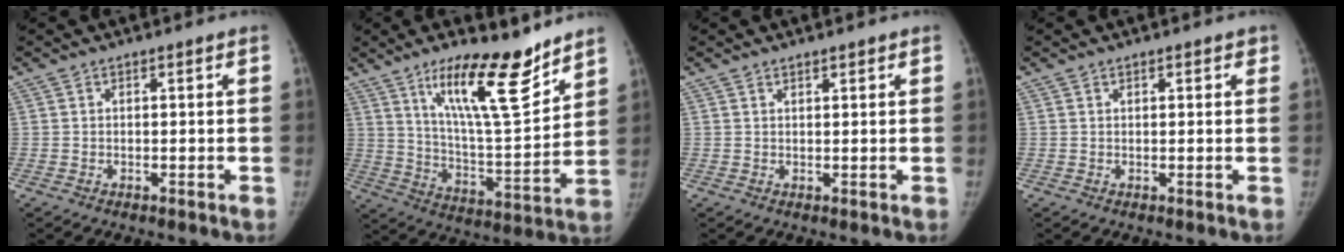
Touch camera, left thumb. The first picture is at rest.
{"total": 18.0, "force": [12.1, 4.4, 12.6], "torque": [-0.176, -0.083, 0.210]}
{"total": 1.3, "force": [1.1, 0.4, 0.6], "torque": [-0.004, -0.006, 0.017]}
{"total": 1.5, "force": [1.0, 0.8, 0.7], "torque": [0.002, -0.003, 0.010]}